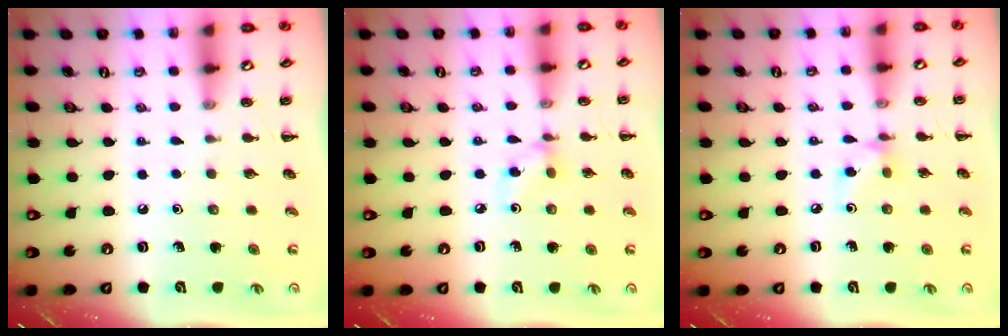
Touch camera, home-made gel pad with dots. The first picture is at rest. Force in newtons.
{"total": 3.4, "press": 3.3, "slide": 1.1}
{"total": 4.4, "press": 4.3, "slide": 0.9}